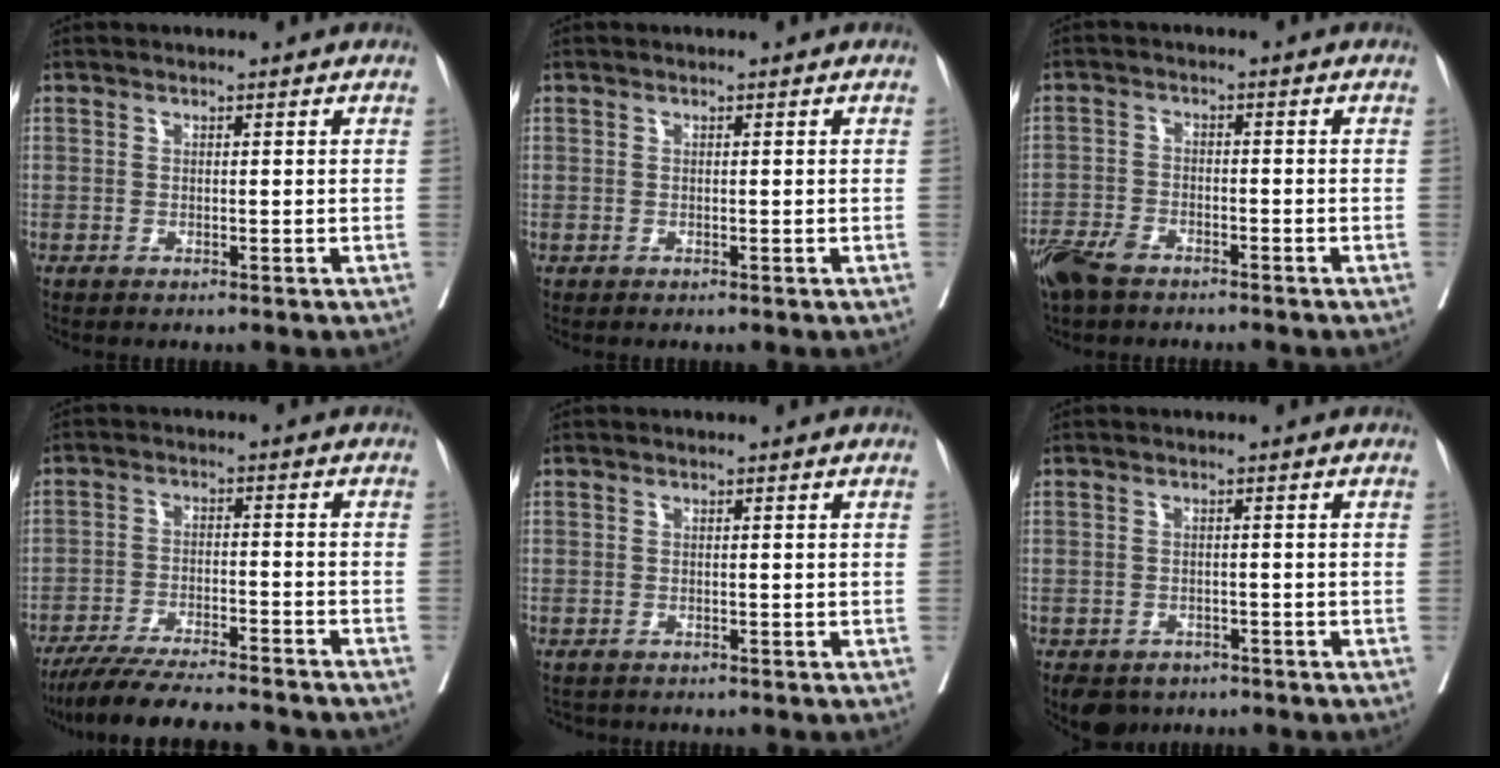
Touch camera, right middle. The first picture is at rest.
{"total": 0.0}
{"total": 7.4, "force": [-5.8, 2.7, 3.6], "torque": [-0.072, -0.011, -0.107]}
{"total": 16.1, "force": [-14.5, 1.4, 6.9], "torque": [-0.117, -0.020, -0.220]}
{"total": 2.2, "force": [-2.0, 1.0, 0.1], "torque": [-0.007, -0.005, -0.031]}
{"total": 5.7, "force": [-4.0, 3.8, 1.5], "torque": [-0.016, 0.002, -0.057]}